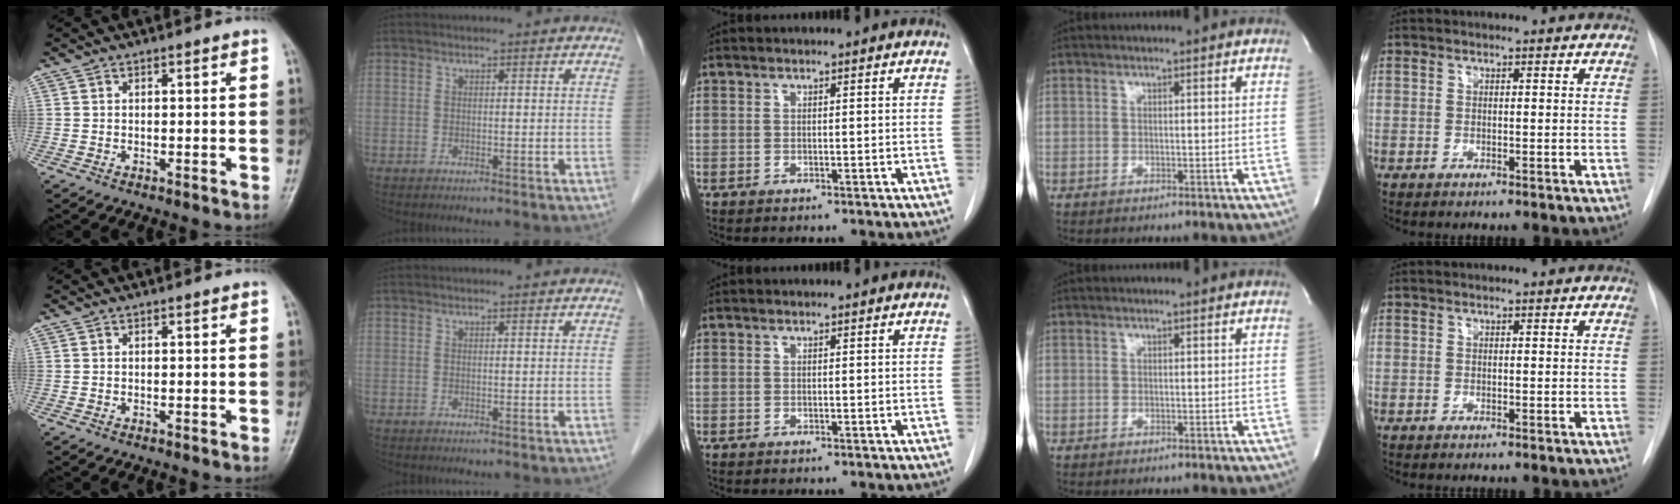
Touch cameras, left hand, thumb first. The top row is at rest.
{}